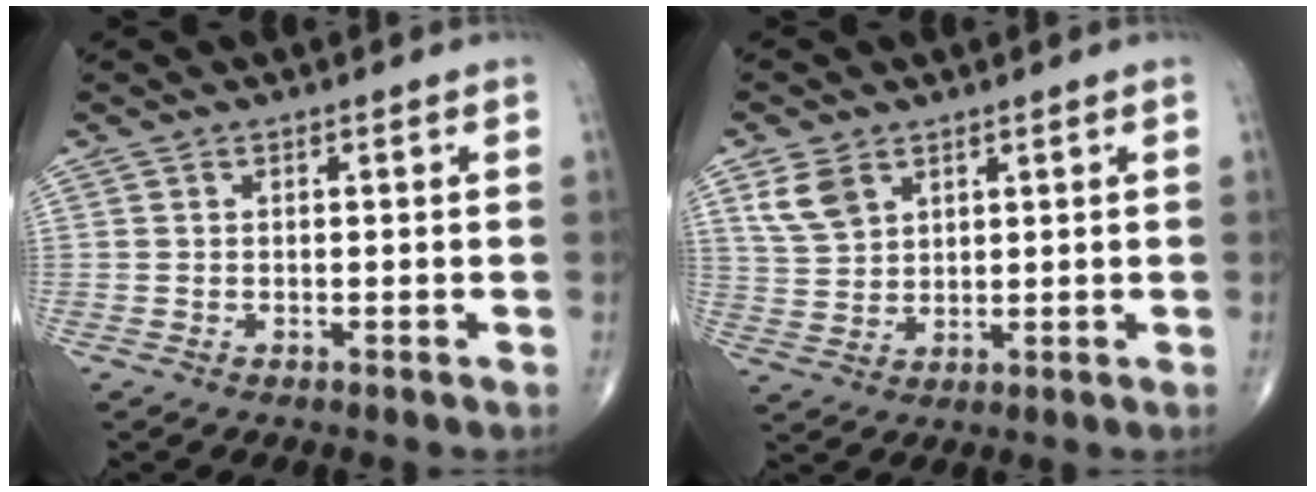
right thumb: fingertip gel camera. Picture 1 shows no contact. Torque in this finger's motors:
{"motor_torque": [-0.55, 0.65, 0.46, 0.31, 0.05]}